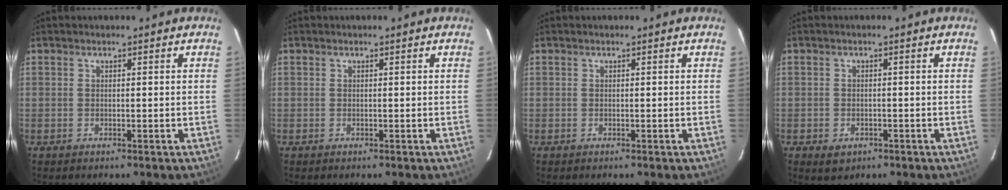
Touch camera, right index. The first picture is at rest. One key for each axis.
{"total": 0.0}
{"total": 0.0}
{"total": 3.0, "fx": -1.4, "fy": 2.3, "fz": 1.3, "tx": -0.027, "ty": -0.001, "tz": -0.013}